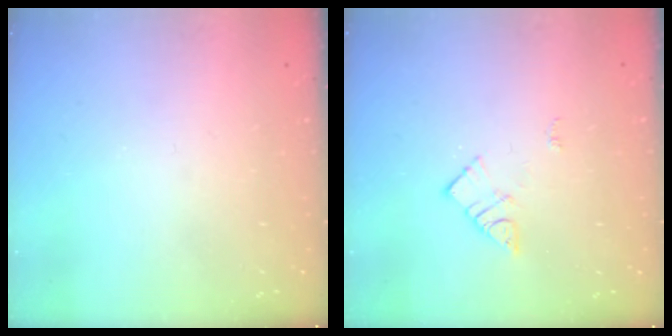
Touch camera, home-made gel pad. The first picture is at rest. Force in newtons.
{"total": 7.9, "press": 7.9, "slide": 0.4}